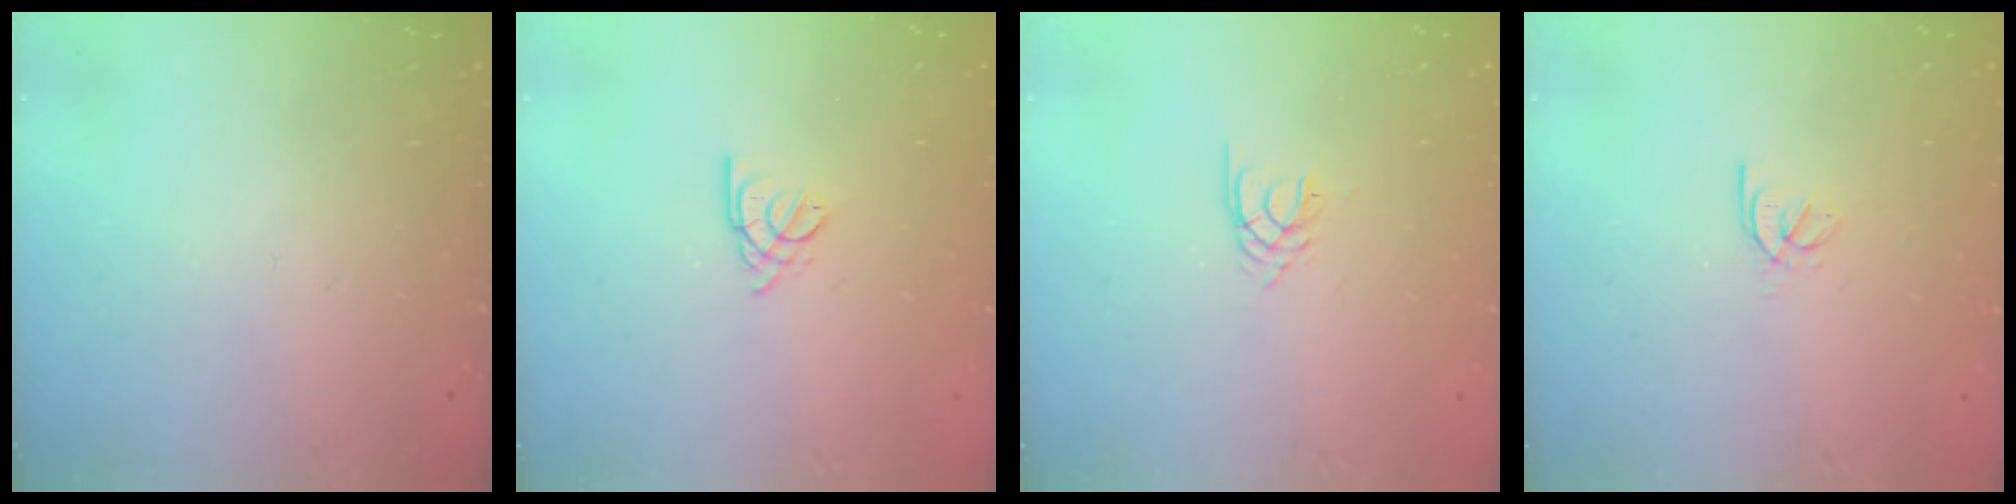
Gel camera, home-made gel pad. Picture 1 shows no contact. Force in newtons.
{"total": 2.3, "press": 2.3, "slide": 0.5}
{"total": 1.9, "press": 1.9, "slide": 0.2}
{"total": 2.5, "press": 2.4, "slide": 0.5}